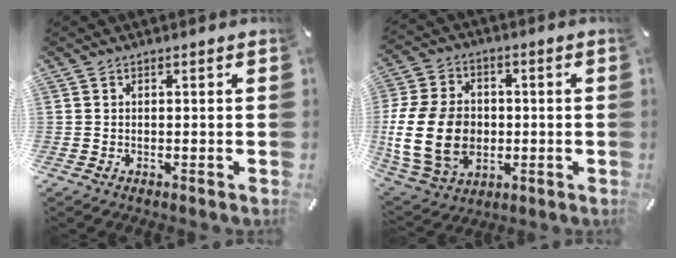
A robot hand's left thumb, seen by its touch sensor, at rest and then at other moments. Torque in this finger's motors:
{"motor_torque": [0.79, 1.22, 2.57, 0.20, 0.29]}